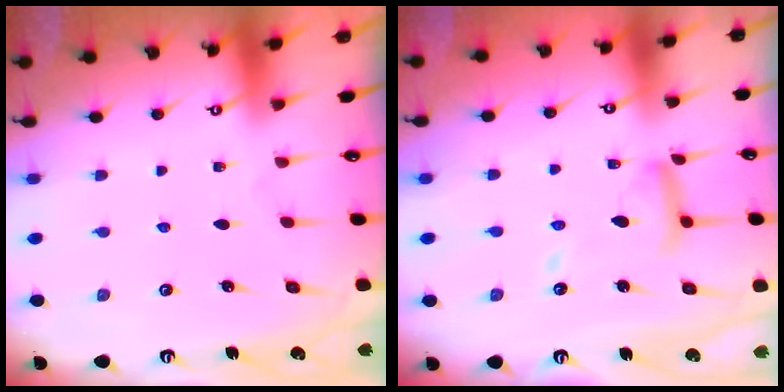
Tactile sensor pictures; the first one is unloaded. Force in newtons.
{"total": 12.1, "press": 12.1, "slide": 1.1}